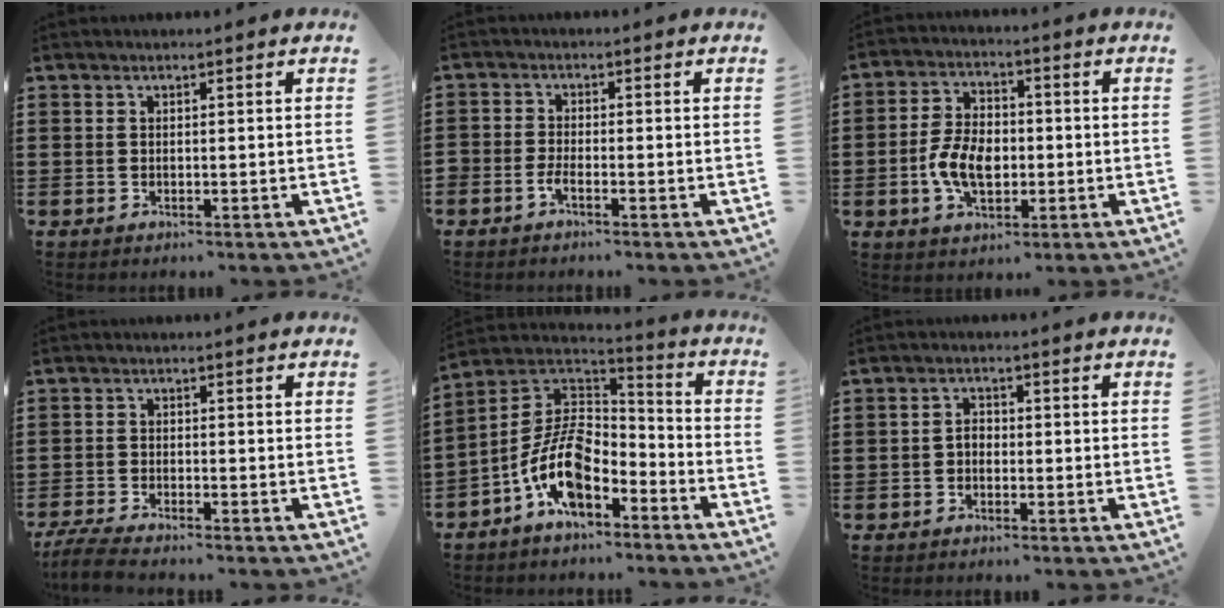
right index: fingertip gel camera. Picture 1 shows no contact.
{"total": 1.8, "force": [-1.5, 0.2, 0.9], "torque": [-0.027, -0.004, -0.031]}
{"total": 7.6, "force": [-1.6, 4.7, 5.7], "torque": [-0.129, 0.006, -0.035]}
{"total": 3.5, "force": [-3.4, -0.2, 1.0], "torque": [-0.038, -0.013, -0.073]}
{"total": 11.5, "force": [-5.7, 5.4, 8.4], "torque": [-0.197, -0.002, -0.116]}
{"total": 1.7, "force": [-0.7, 1.1, 1.1], "torque": [-0.022, 0.004, -0.016]}